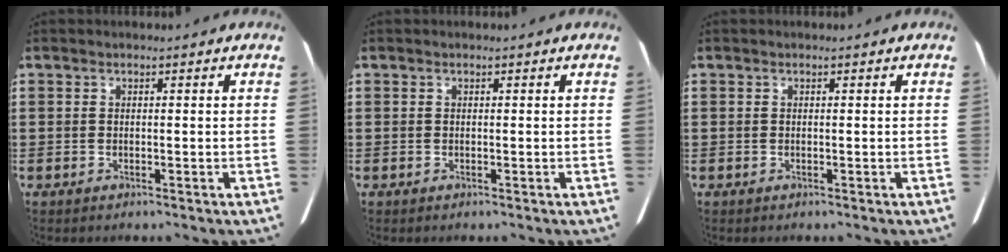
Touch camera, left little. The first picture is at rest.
{"total": 0.0}
{"total": 0.0}